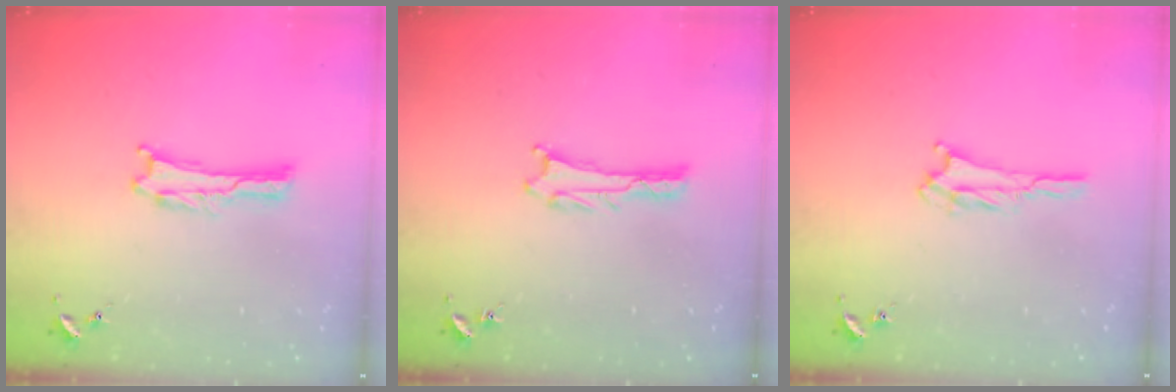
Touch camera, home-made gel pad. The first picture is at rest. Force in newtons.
{"total": 0.8, "press": 0.7, "slide": 0.1}
{"total": 2.3, "press": 2.2, "slide": 0.4}